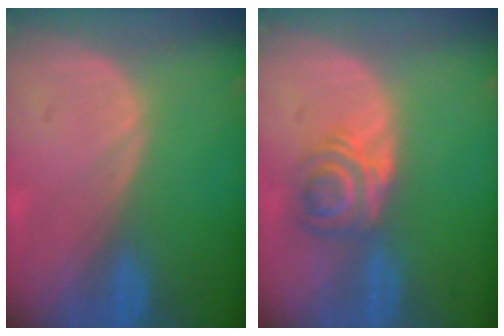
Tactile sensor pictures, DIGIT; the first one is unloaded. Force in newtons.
{"total": 5.8, "press": 4.9, "slide": 3.2}